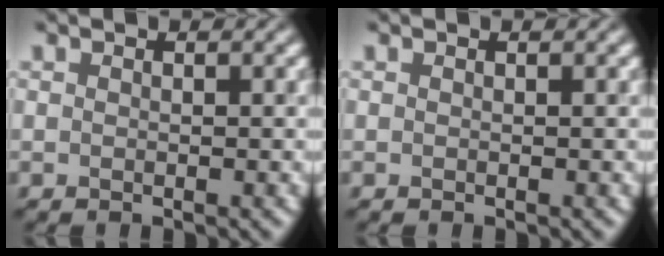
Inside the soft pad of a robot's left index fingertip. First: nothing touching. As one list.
[{"total": 0.0}]